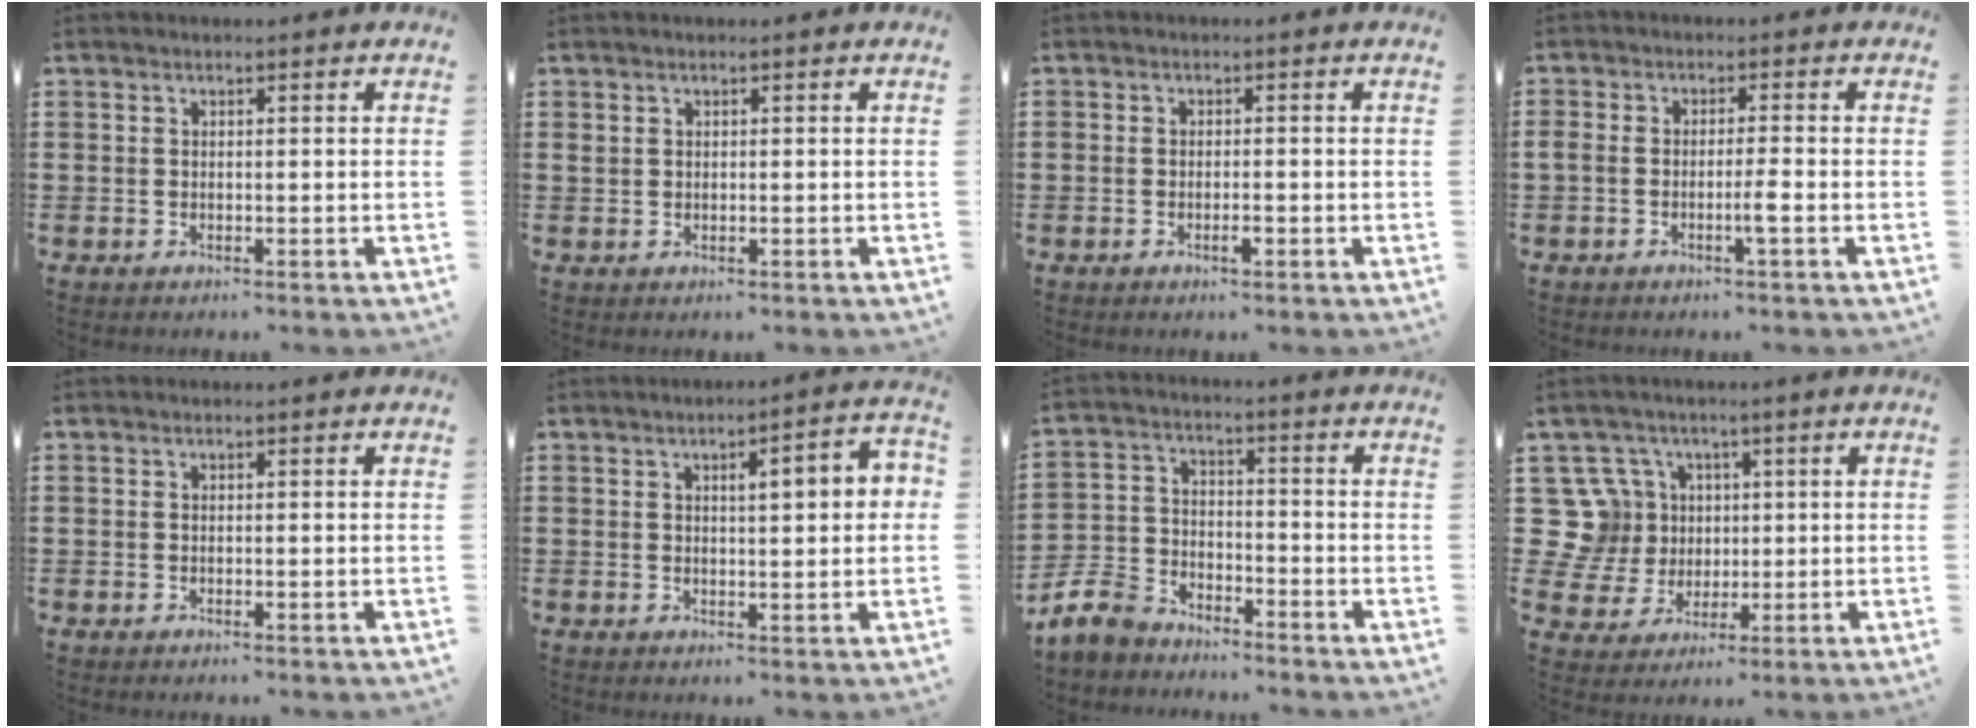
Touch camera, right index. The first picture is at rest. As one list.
[{"total": 0.7, "force": [0.3, 0.6, 0.3], "torque": [-0.008, 0.004, 0.005]}, {"total": 1.6, "force": [-0.8, 0.5, 1.2], "torque": [-0.024, -0.002, -0.014]}, {"total": 2.9, "force": [-1.3, 0.3, 2.6], "torque": [-0.048, -0.001, -0.025]}, {"total": 0.0}, {"total": 4.2, "force": [0.7, 0.9, 4.0], "torque": [-0.059, -0.001, 0.004]}, {"total": 7.4, "force": [-6.8, 2.4, 1.7], "torque": [-0.064, 0.011, -0.142]}, {"total": 9.6, "force": [2.0, 9.0, 2.6], "torque": [-0.112, 0.008, 0.042]}]